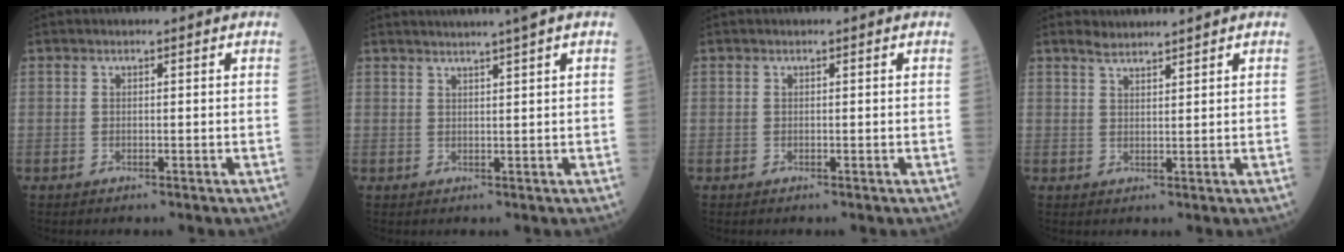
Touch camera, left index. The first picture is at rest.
{"total": 4.8, "force": [4.0, -1.1, 2.5], "torque": [-0.037, 0.009, 0.057]}
{"total": 0.0}
{"total": 2.8, "force": [2.7, 0.2, 0.7], "torque": [-0.017, 0.017, 0.051]}